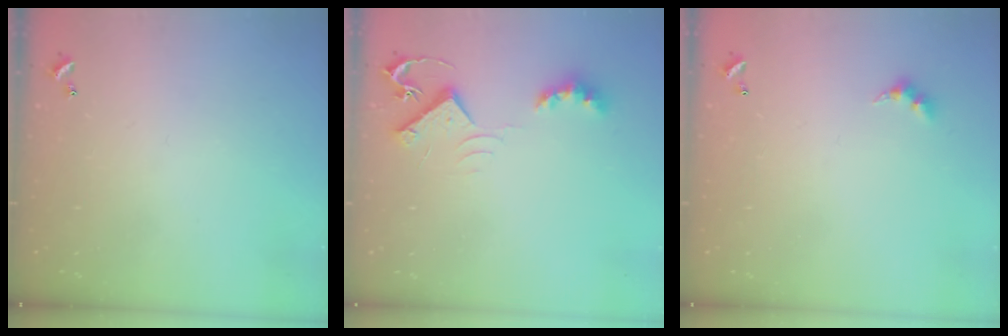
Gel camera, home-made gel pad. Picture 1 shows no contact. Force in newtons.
{"total": 8.2, "press": 8.2, "slide": 0.5}
{"total": 3.0, "press": 2.9, "slide": 0.5}